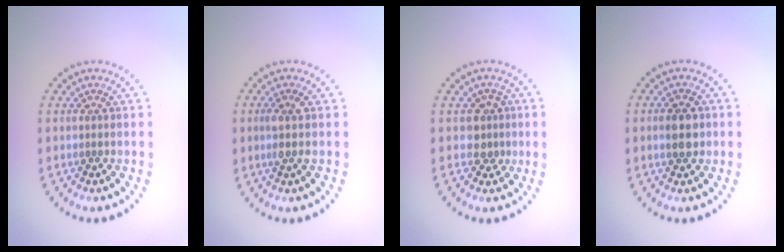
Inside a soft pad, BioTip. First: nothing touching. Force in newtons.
{"total": 1.6, "press": 1.4, "slide": 0.7}
{"total": 2.0, "press": 1.7, "slide": 1.1}
{"total": 3.1, "press": 3.1, "slide": 0.2}